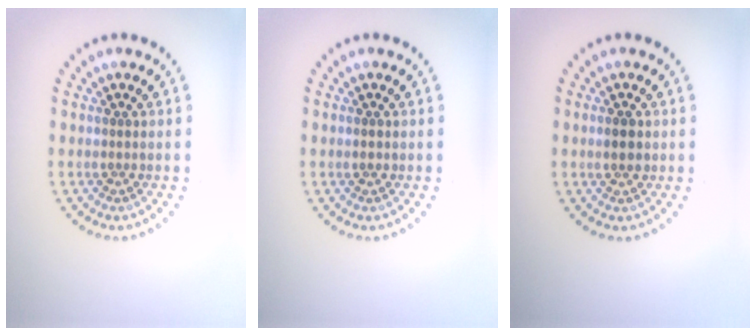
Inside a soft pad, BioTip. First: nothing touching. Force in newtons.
{"total": 0.8, "press": 0.8, "slide": 0.2}
{"total": 1.2, "press": 1.2, "slide": 0.1}